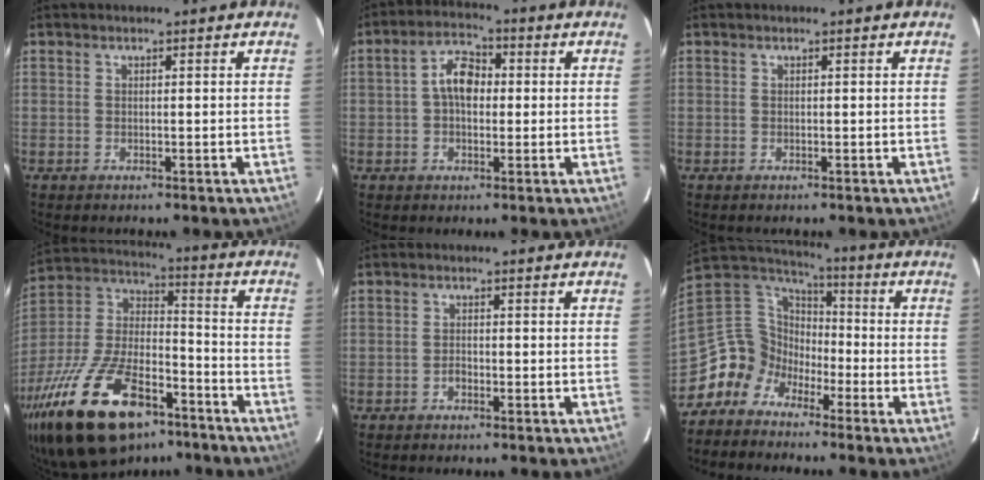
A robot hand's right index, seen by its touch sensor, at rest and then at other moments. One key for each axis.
{"total": 6.3, "fx": 0.3, "fy": 4.0, "fz": 4.8, "tx": -0.087, "ty": 0.020, "tz": 0.004}
{"total": 0.0}
{"total": 28.6, "fx": -17.3, "fy": 13.1, "fz": 18.6, "tx": -0.379, "ty": -0.014, "tz": -0.286}
{"total": 1.3, "fx": -0.7, "fy": 0.9, "fz": 0.7, "tx": -0.014, "ty": 0.004, "tz": -0.012}
{"total": 10.5, "fx": -6.7, "fy": 7.8, "fz": 1.6, "tx": -0.051, "ty": 0.037, "tz": -0.147}